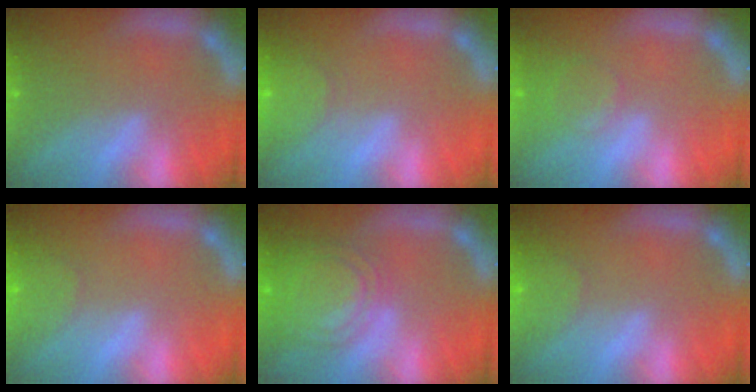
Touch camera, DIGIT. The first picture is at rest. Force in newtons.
{"total": 3.5}
{"total": 2.4}
{"total": 2.4}
{"total": 8.5}
{"total": 2.4}